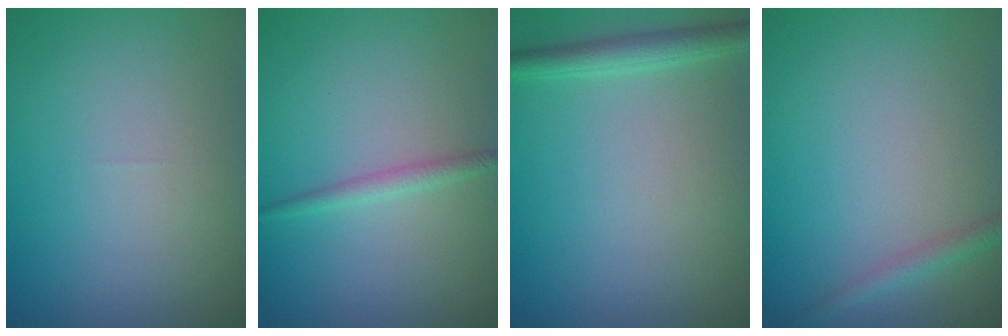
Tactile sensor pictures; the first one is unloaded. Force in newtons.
{"total": 1.3, "press": 1.3, "slide": 0.0}
{"total": 2.3, "press": 2.3, "slide": 0.1}
{"total": 1.3, "press": 1.3, "slide": 0.0}